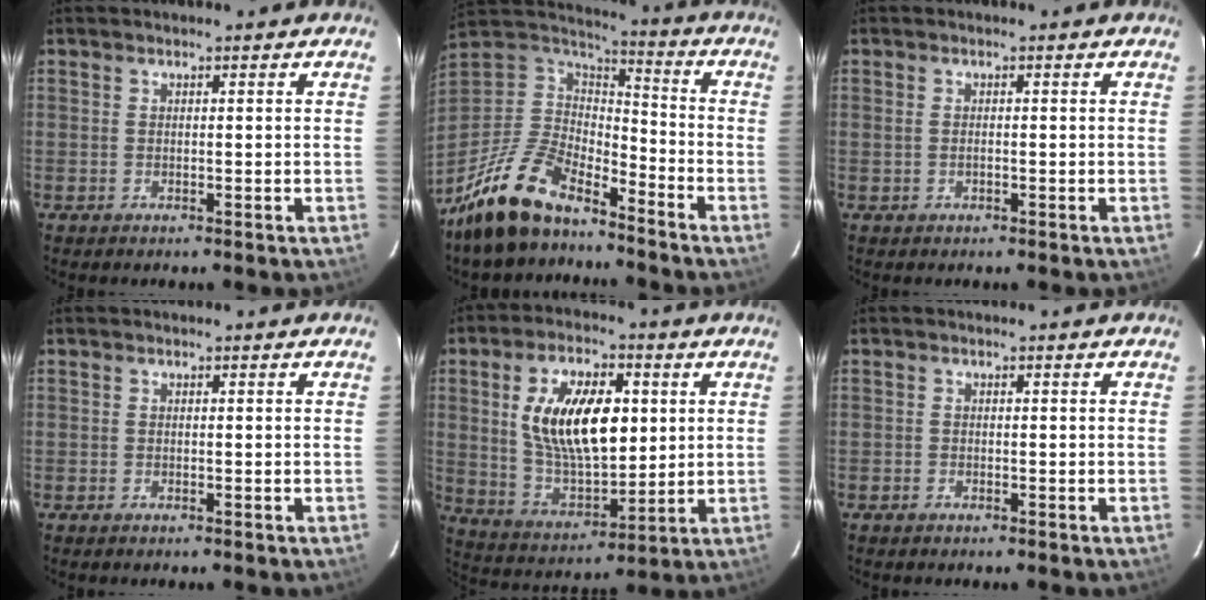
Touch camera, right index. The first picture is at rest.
{"total": 18.5, "force": [-13.9, 7.5, 9.7], "torque": [-0.219, -0.010, -0.258]}
{"total": 0.8, "force": [-0.2, 0.5, 0.6], "torque": [-0.013, 0.001, -0.003]}
{"total": 0.0}
{"total": 17.4, "force": [3.5, 8.8, 14.6], "torque": [-0.268, 0.008, 0.076]}
{"total": 0.7, "force": [-0.6, 0.4, 0.0], "torque": [-0.004, 0.002, -0.011]}